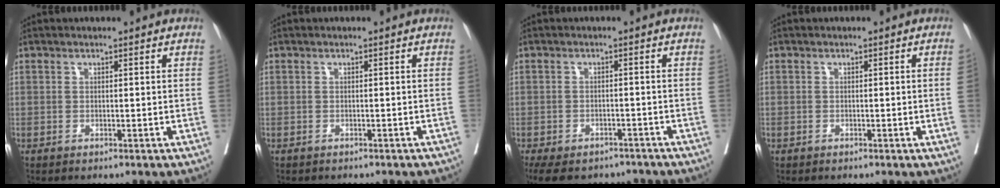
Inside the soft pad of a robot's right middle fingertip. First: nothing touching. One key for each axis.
{"total": 3.6, "fx": -3.1, "fy": 1.3, "fz": 1.3, "tx": -0.022, "ty": -0.003, "tz": -0.034}
{"total": 13.3, "fx": -10.6, "fy": 6.3, "fz": 4.9, "tx": -0.118, "ty": -0.003, "tz": -0.133}
{"total": 0.7, "fx": -0.2, "fy": -0.1, "fz": 0.6, "tx": -0.009, "ty": 0.004, "tz": -0.001}